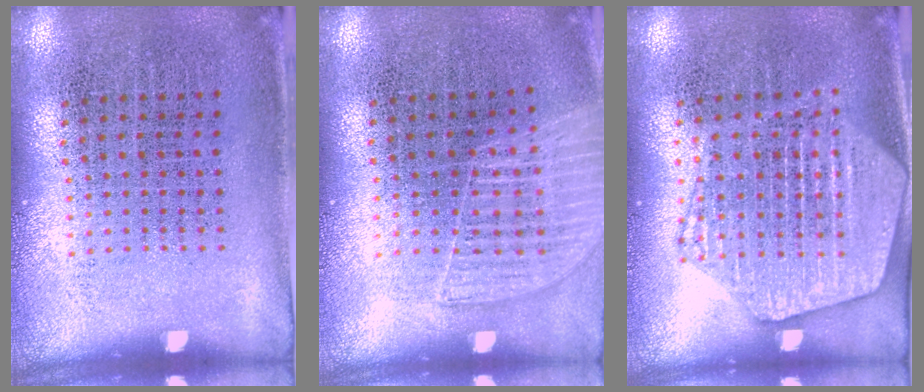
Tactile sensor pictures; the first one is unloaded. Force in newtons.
{"total": 1.2, "press": 1.2, "slide": 0.2}
{"total": 2.2, "press": 2.2, "slide": 0.3}